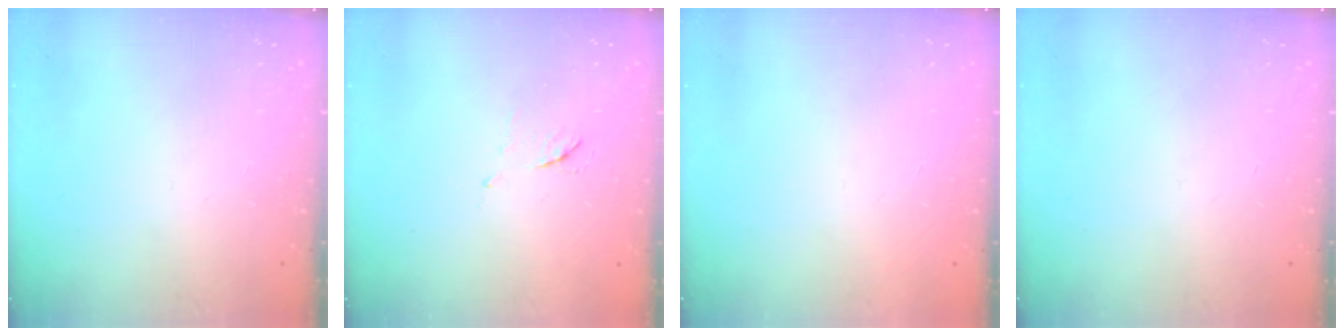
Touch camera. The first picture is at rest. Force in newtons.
{"total": 5.5, "press": 5.4, "slide": 0.7}
{"total": 1.6, "press": 1.5, "slide": 0.1}
{"total": 0.0}